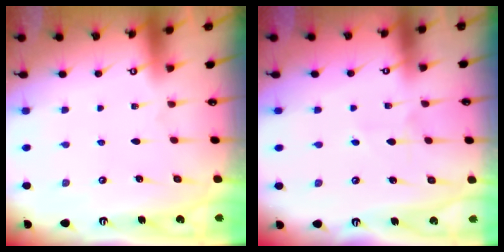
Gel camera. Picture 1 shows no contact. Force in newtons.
{"total": 2.7, "press": 2.6, "slide": 0.3}